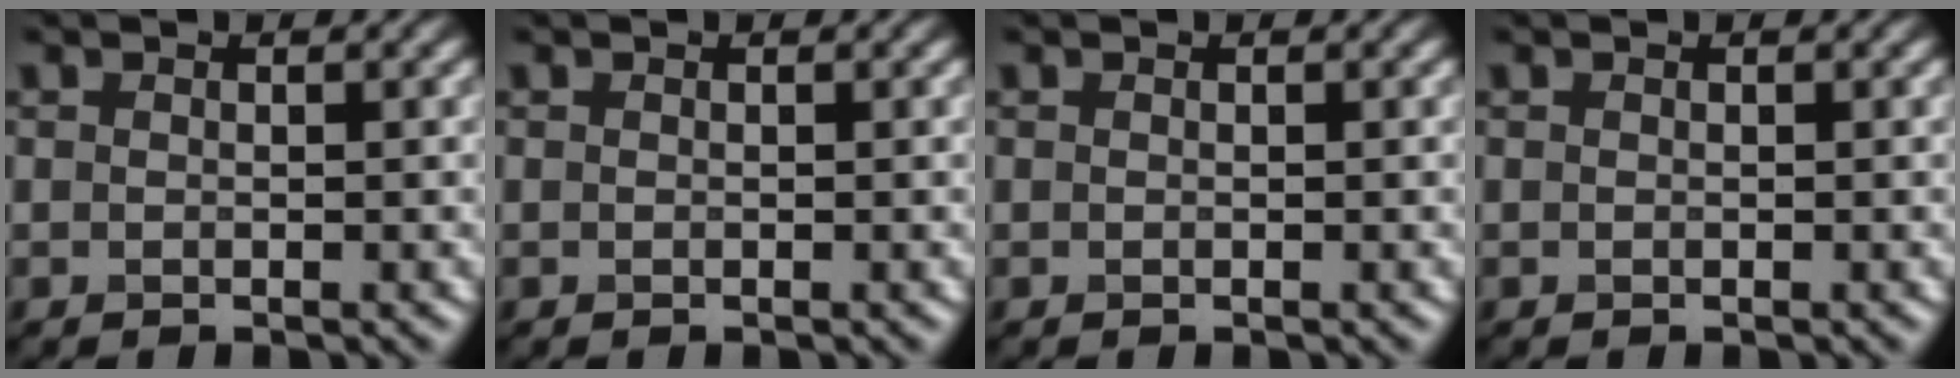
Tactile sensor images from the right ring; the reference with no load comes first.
{"total": 0.0}
{"total": 0.0}
{"total": 0.0}